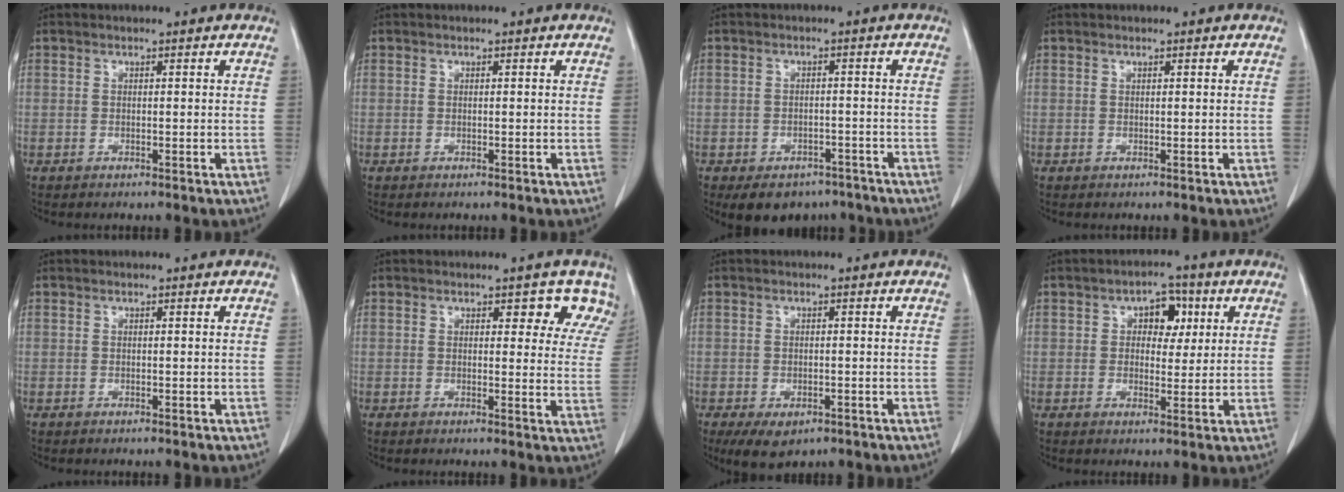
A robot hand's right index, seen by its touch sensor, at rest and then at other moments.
{"total": 0.0}
{"total": 8.4, "force": [-6.1, 5.2, 2.5], "torque": [-0.027, 0.010, -0.080]}
{"total": 0.0}
{"total": 0.0}
{"total": 5.8, "force": [4.6, 2.9, 2.0], "torque": [0.004, -0.009, 0.031]}
{"total": 5.2, "force": [-3.2, 2.4, 3.3], "torque": [-0.058, -0.008, -0.047]}
{"total": 5.3, "force": [1.7, 3.3, 3.8], "torque": [-0.049, 0.015, 0.023]}